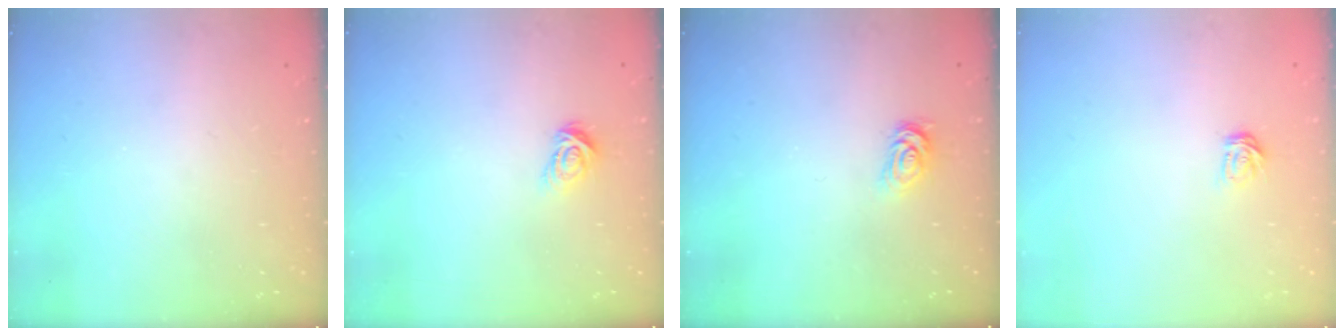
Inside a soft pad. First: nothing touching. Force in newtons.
{"total": 4.0, "press": 3.9, "slide": 0.5}
{"total": 2.6, "press": 2.6, "slide": 0.4}
{"total": 4.0, "press": 4.0, "slide": 0.5}